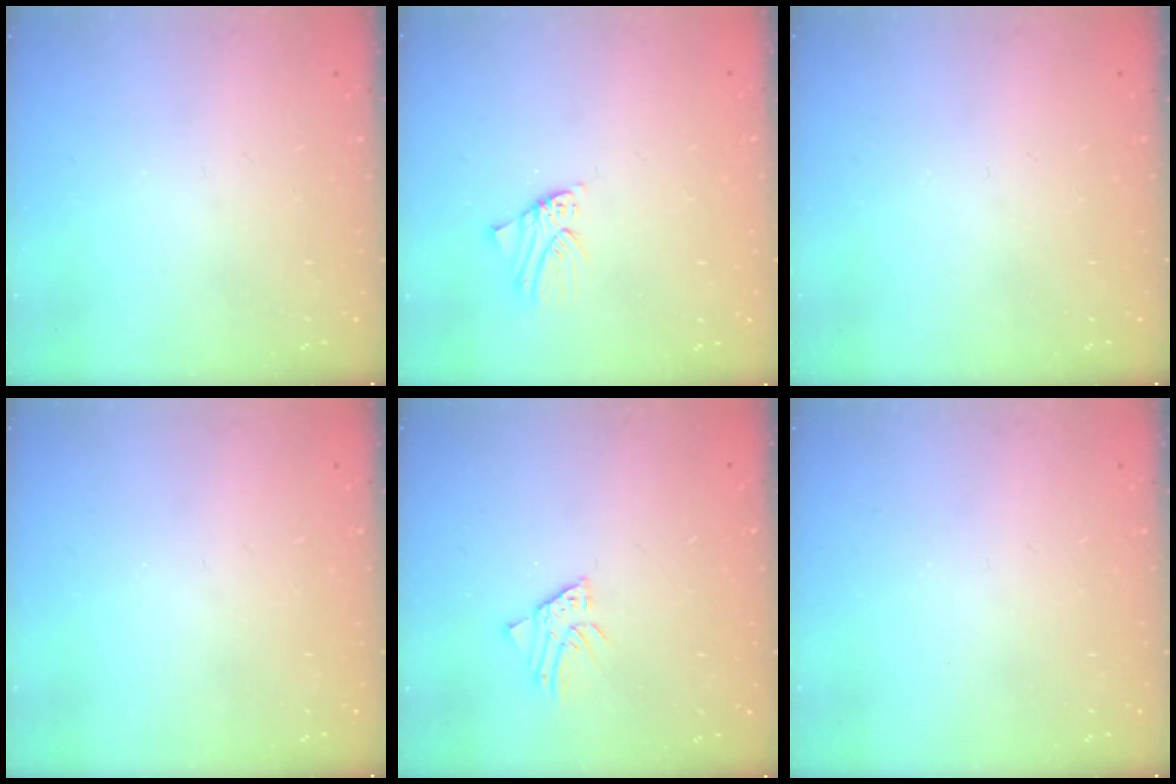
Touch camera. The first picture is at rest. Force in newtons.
{"total": 0.8, "press": 0.8, "slide": 0.1}
{"total": 0.0}
{"total": 0.0}
{"total": 2.4, "press": 2.4, "slide": 0.2}
{"total": 0.0}